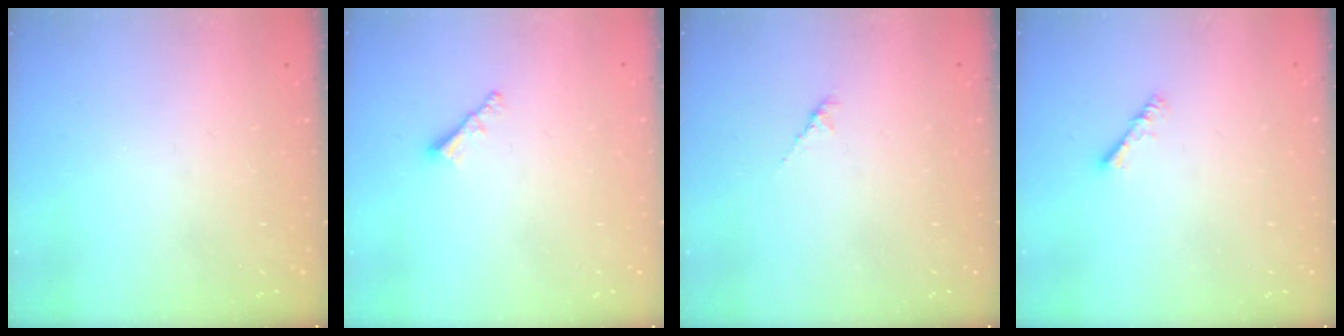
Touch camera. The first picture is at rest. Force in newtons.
{"total": 1.9, "press": 1.9, "slide": 0.5}
{"total": 1.5, "press": 1.4, "slide": 0.5}
{"total": 2.4, "press": 2.4, "slide": 0.3}